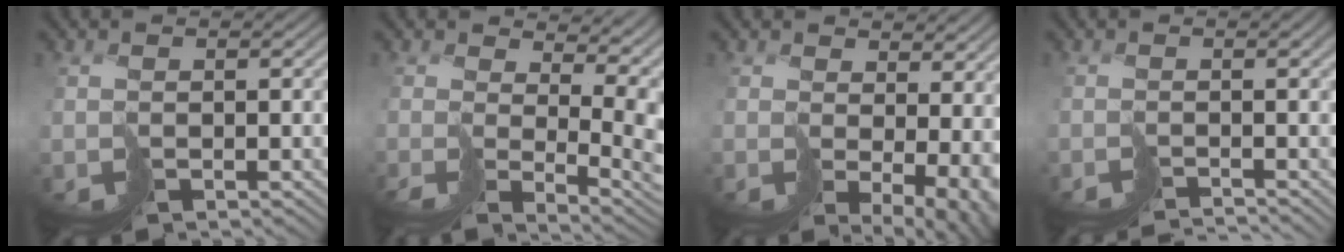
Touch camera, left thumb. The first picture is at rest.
{"total": 10.1, "force": [1.6, 4.8, 8.7], "torque": [-0.142, -0.027, 0.064]}
{"total": 8.9, "force": [0.8, 4.4, 7.7], "torque": [-0.120, -0.035, 0.059]}
{"total": 3.2, "force": [-2.8, -0.7, 1.3], "torque": [-0.007, -0.006, -0.046]}